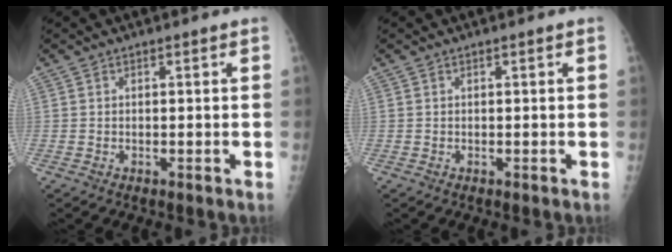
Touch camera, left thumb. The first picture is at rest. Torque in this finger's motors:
{"motor_torque": [0.00, 0.00, -0.02, 0.01, 0.00]}